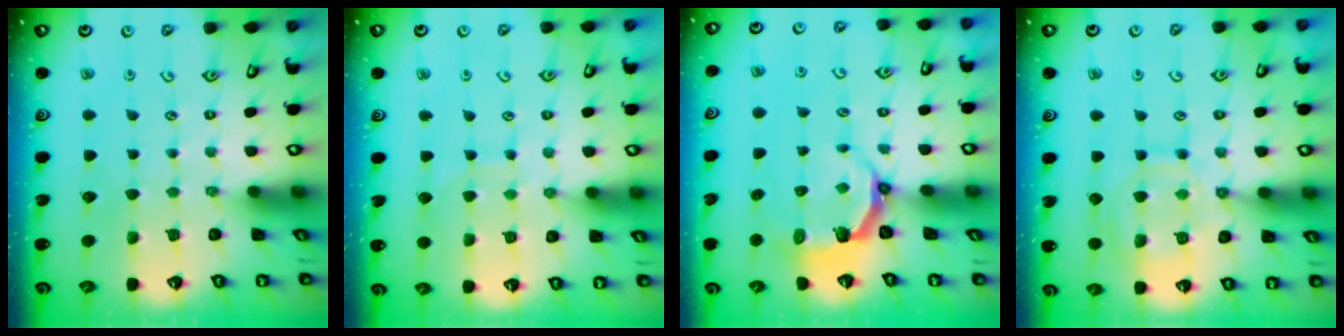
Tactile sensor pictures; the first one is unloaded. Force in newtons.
{"total": 5.7, "press": 5.7, "slide": 0.6}
{"total": 4.8, "press": 3.3, "slide": 3.4}
{"total": 12.8, "press": 12.7, "slide": 1.2}